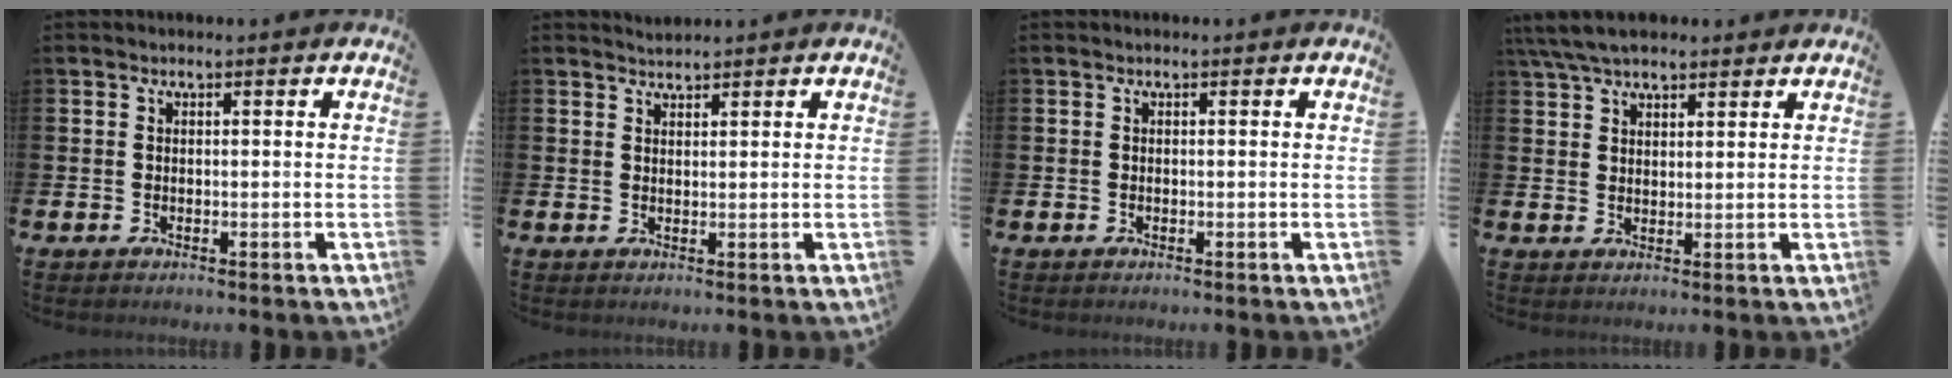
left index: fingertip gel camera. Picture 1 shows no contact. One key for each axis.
{"total": 1.6, "fx": 1.6, "fy": 0.2, "fz": -0.2, "tx": 0.000, "ty": -0.001, "tz": 0.030}
{"total": 0.0}
{"total": 5.7, "fx": 5.0, "fy": 1.7, "fz": 2.3, "tx": -0.055, "ty": -0.009, "tz": 0.093}